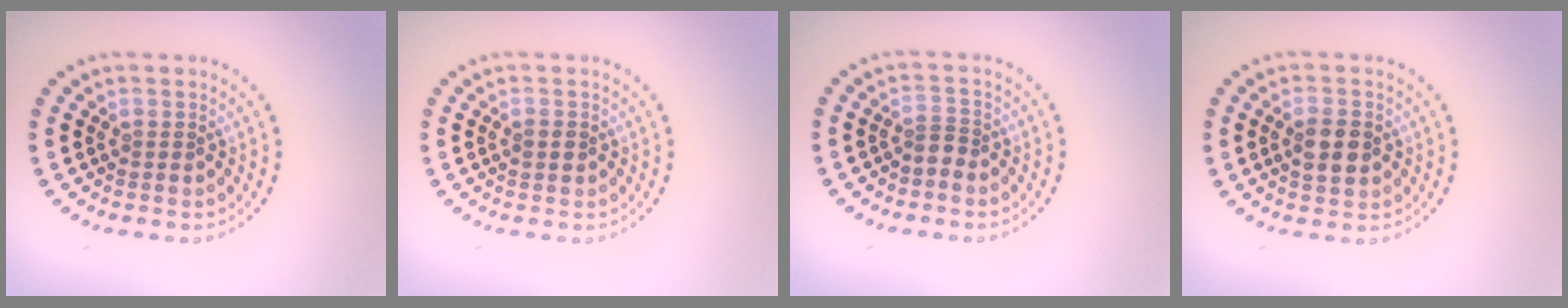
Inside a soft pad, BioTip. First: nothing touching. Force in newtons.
{"total": 1.2, "press": 1.2, "slide": 0.0}
{"total": 1.2, "press": 0.8, "slide": 0.9}
{"total": 3.3, "press": 3.3, "slide": 0.1}